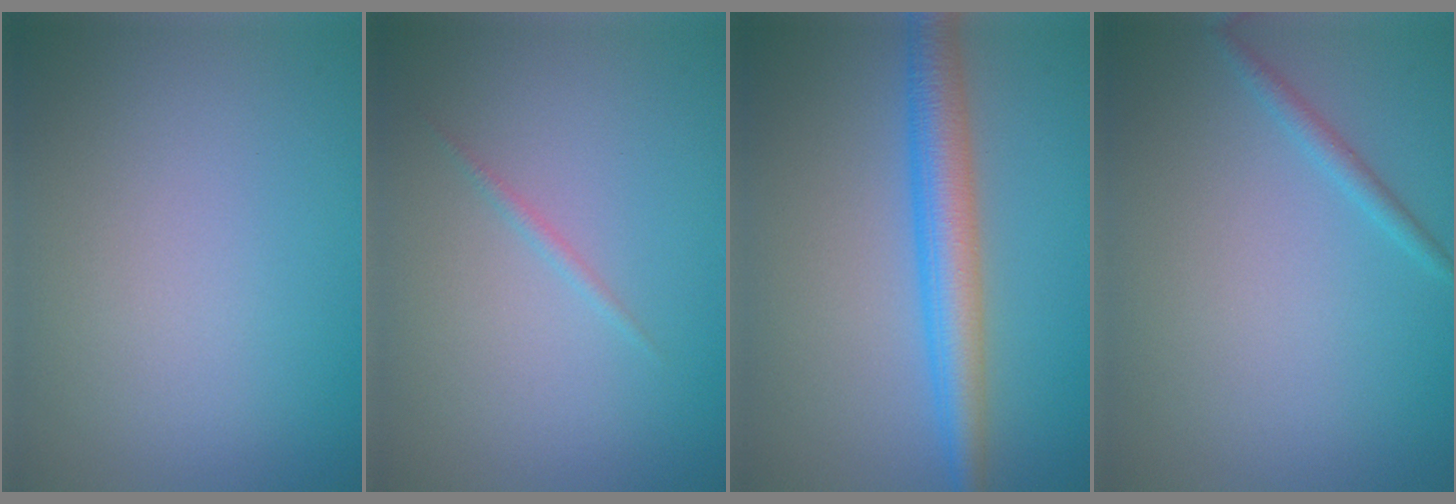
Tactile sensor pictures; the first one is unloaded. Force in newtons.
{"total": 0.6, "press": 0.6, "slide": 0.0}
{"total": 4.6, "press": 4.5, "slide": 0.2}
{"total": 1.1, "press": 1.1, "slide": 0.0}